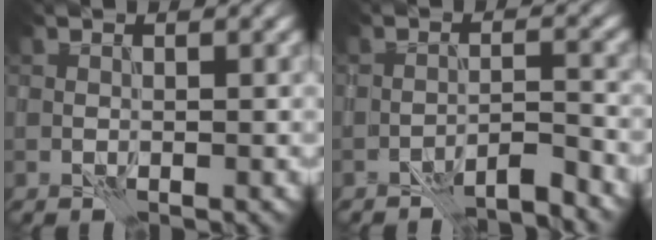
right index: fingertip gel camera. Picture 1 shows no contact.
{"total": 3.6, "force": [-3.2, 0.2, 1.5], "torque": [-0.018, 0.010, -0.055]}